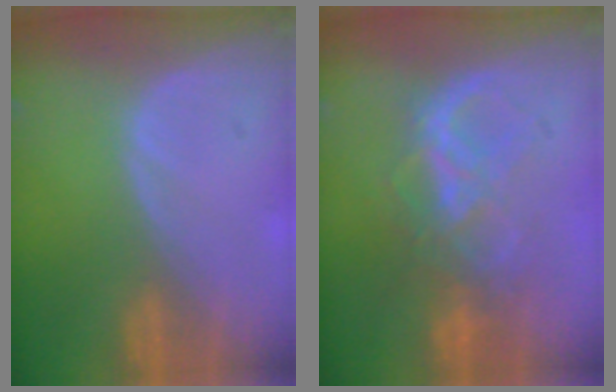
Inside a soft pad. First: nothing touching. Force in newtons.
{"total": 7.1, "press": 7.1, "slide": 1.0}